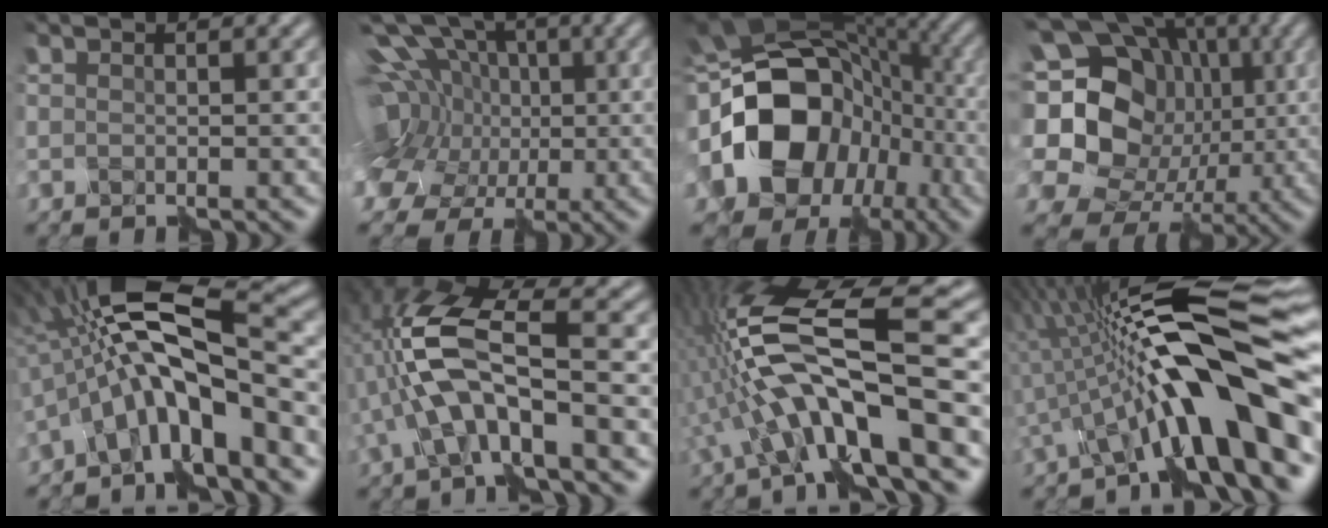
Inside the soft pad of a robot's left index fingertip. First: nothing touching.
{"total": 14.4, "force": [3.6, 10.7, 9.0], "torque": [-0.168, 0.026, 0.028]}
{"total": 17.6, "force": [-2.3, 14.0, 10.4], "torque": [-0.180, -0.018, -0.039]}
{"total": 21.2, "force": [1.4, 18.6, 10.1], "torque": [-0.239, 0.061, -0.012]}
{"total": 10.8, "force": [-2.4, 3.1, 10.1], "torque": [-0.172, 0.025, -0.058]}
{"total": 7.8, "force": [-2.1, 2.5, 7.1], "torque": [-0.147, 0.016, -0.042]}
{"total": 12.7, "force": [-2.2, 3.5, 12.0], "torque": [-0.220, 0.028, -0.049]}
{"total": 13.7, "force": [-3.1, 2.4, 13.1], "torque": [-0.194, 0.030, -0.048]}